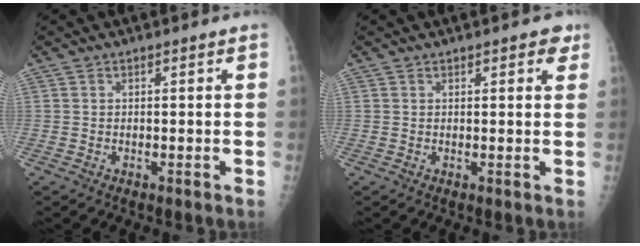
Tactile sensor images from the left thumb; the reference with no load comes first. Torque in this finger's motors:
{"motor_torque": [-0.10, 0.05, 0.10, -0.05, 0.05]}